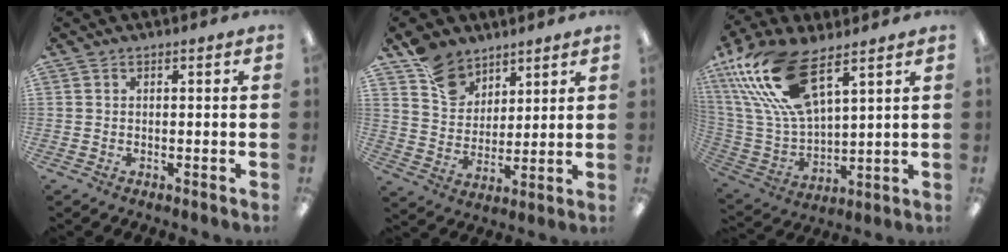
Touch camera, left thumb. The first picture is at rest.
{"total": 11.1, "force": [8.0, 7.2, 2.9], "torque": [-0.061, -0.041, 0.156]}
{"total": 20.5, "force": [12.7, 8.3, 13.8], "torque": [-0.317, -0.050, 0.226]}